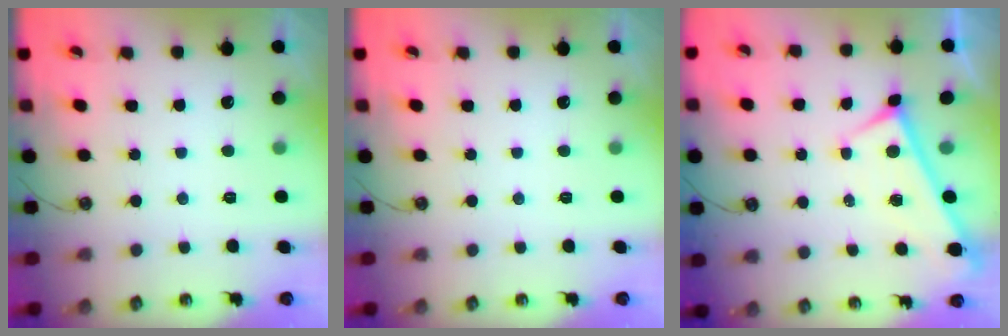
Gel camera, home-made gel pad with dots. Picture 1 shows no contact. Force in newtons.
{"total": 0.0}
{"total": 0.0}